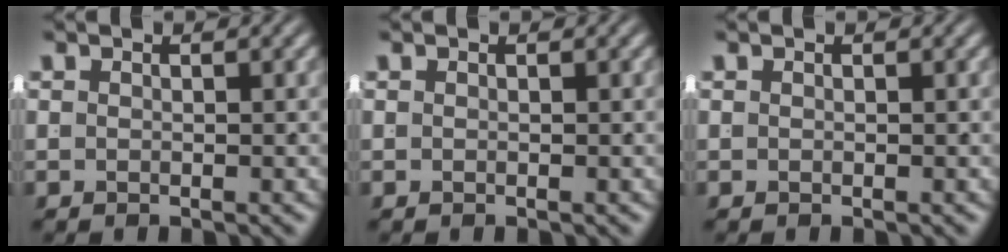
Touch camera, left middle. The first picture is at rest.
{"total": 0.0}
{"total": 0.0}